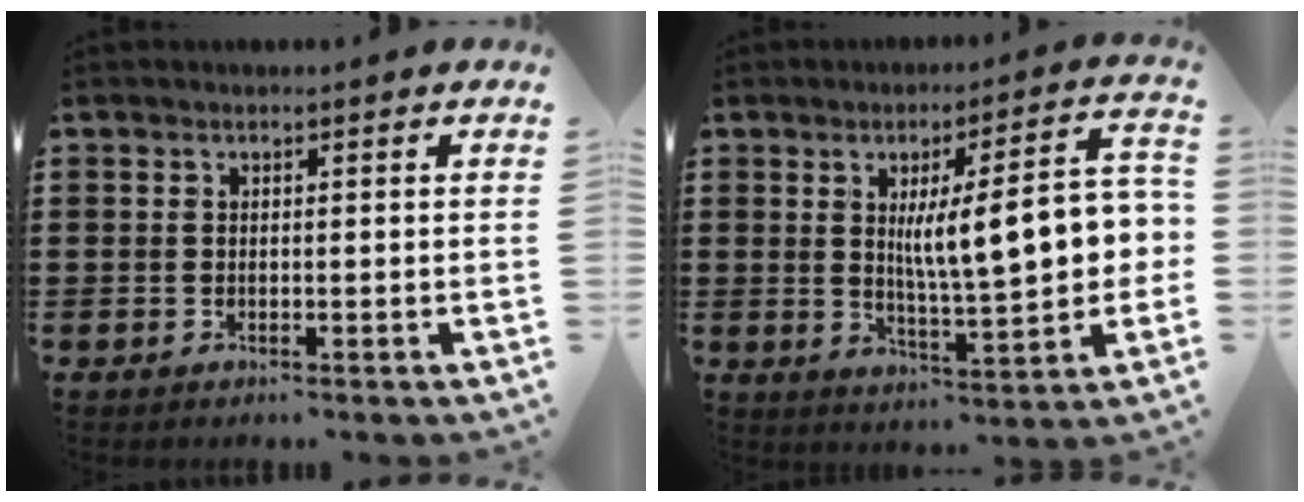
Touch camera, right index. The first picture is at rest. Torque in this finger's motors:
{"motor_torque": [1.63, -0.51, 1.01, 0.19]}